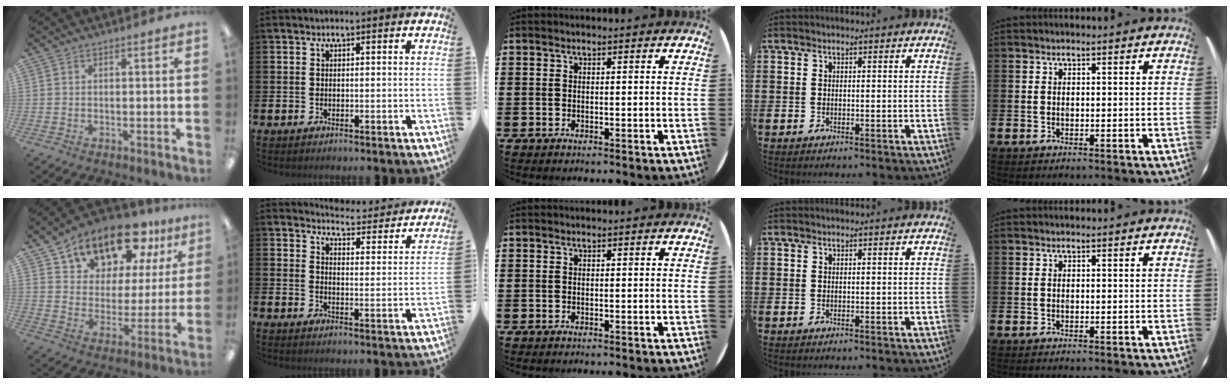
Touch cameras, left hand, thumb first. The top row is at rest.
{"thumb": {"total": 16.3, "force": [13.0, 7.7, 6.3], "torque": [-0.108, -0.092, 0.229]}, "index": {"total": 4.8, "force": [4.8, 0.3, 0.5], "torque": [-0.011, -0.045, 0.076]}}